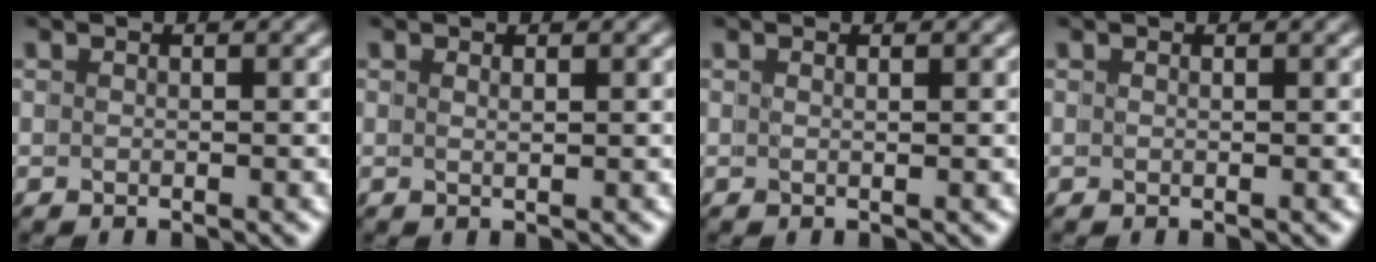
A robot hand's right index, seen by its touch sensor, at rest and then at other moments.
{"total": 1.6, "force": [-0.1, -1.6, -0.4], "torque": [0.006, -0.011, 0.010]}
{"total": 1.8, "force": [-0.1, -1.6, -1.0], "torque": [0.009, -0.006, 0.006]}
{"total": 1.1, "force": [0.2, -0.6, -0.9], "torque": [0.009, -0.001, 0.005]}